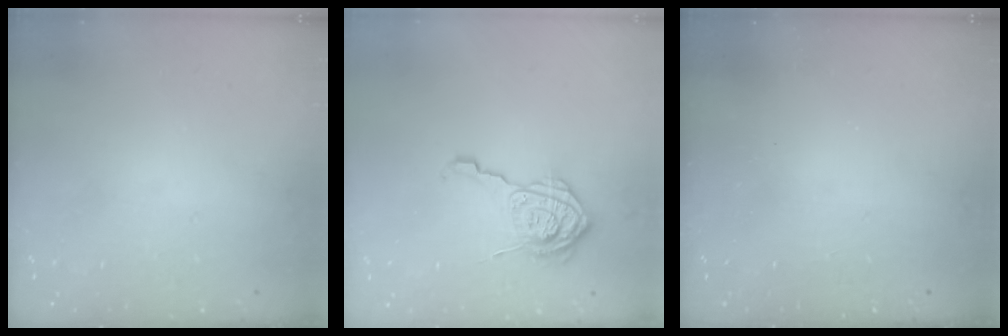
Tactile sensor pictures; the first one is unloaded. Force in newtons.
{"total": 11.7, "press": 11.6, "slide": 0.7}
{"total": 2.3, "press": 2.2, "slide": 0.7}